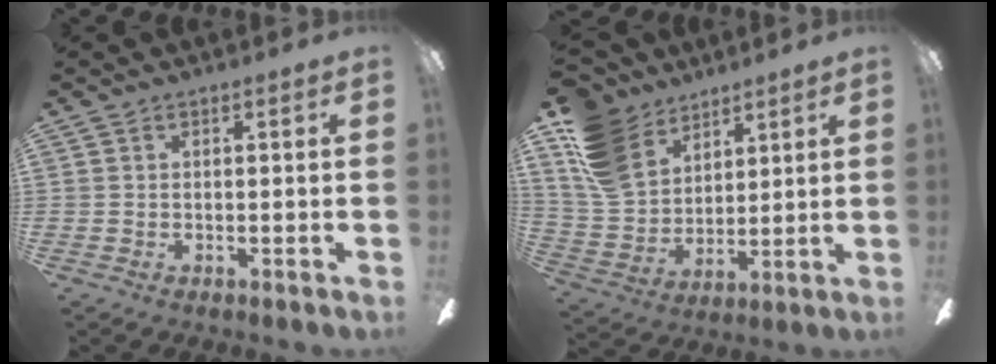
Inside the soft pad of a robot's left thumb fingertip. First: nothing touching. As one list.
[{"total": 16.3, "force": [9.9, 10.9, 7.0], "torque": [-0.180, -0.039, 0.197]}]